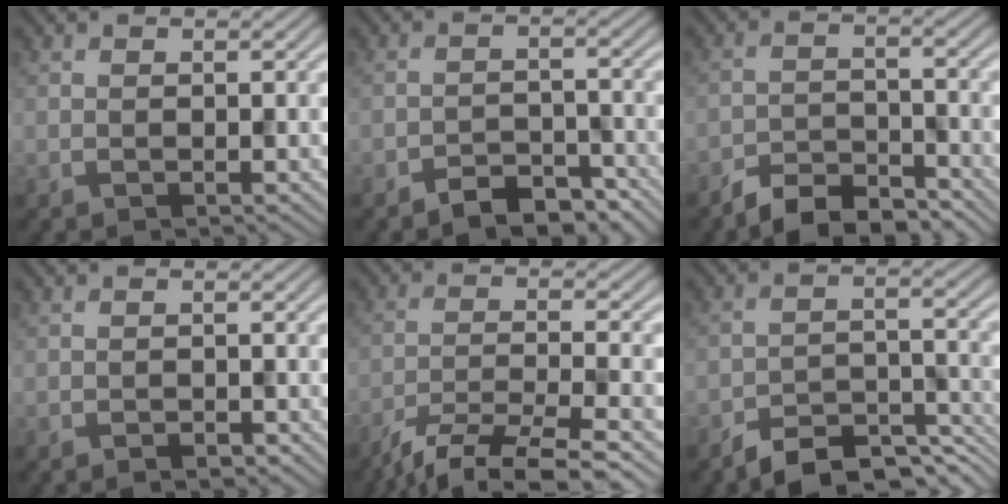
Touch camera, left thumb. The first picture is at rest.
{"total": 4.5, "force": [-3.7, 1.7, 1.9], "torque": [-0.027, 0.002, -0.063]}
{"total": 5.9, "force": [-5.2, 1.6, 2.2], "torque": [-0.036, -0.003, -0.103]}
{"total": 0.9, "force": [-0.7, 0.3, 0.5], "torque": [-0.004, -0.001, -0.011]}
{"total": 10.8, "force": [-8.6, 2.0, 6.3], "torque": [-0.108, -0.005, -0.144]}
{"total": 7.4, "force": [-6.3, 2.2, 3.3], "torque": [-0.049, -0.001, -0.110]}